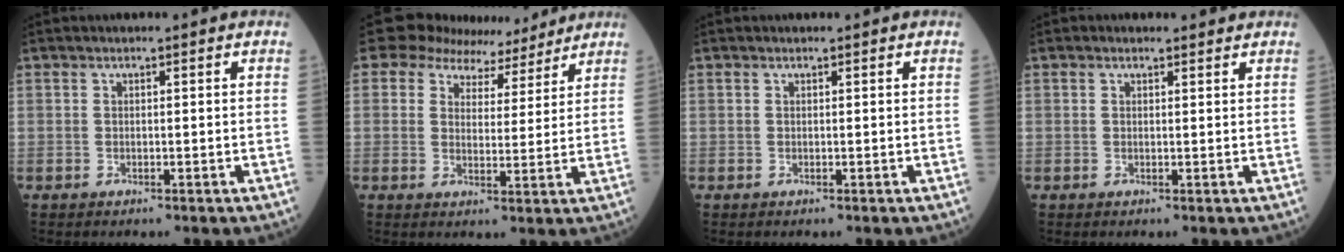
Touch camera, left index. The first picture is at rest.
{"total": 8.6, "force": [7.6, 4.0, 0.6], "torque": [-0.002, 0.011, 0.095]}
{"total": 0.0}
{"total": 1.1, "force": [1.0, 0.5, 0.2], "torque": [-0.011, 0.005, 0.010]}